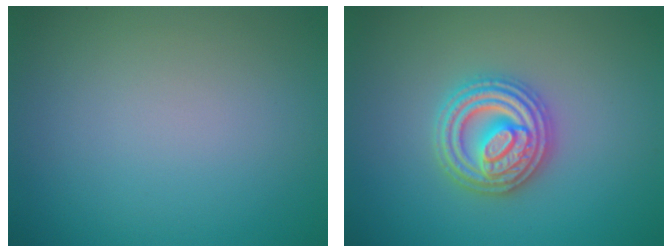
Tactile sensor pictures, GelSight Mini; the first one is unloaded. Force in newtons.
{"total": 4.9, "press": 4.8, "slide": 0.8}